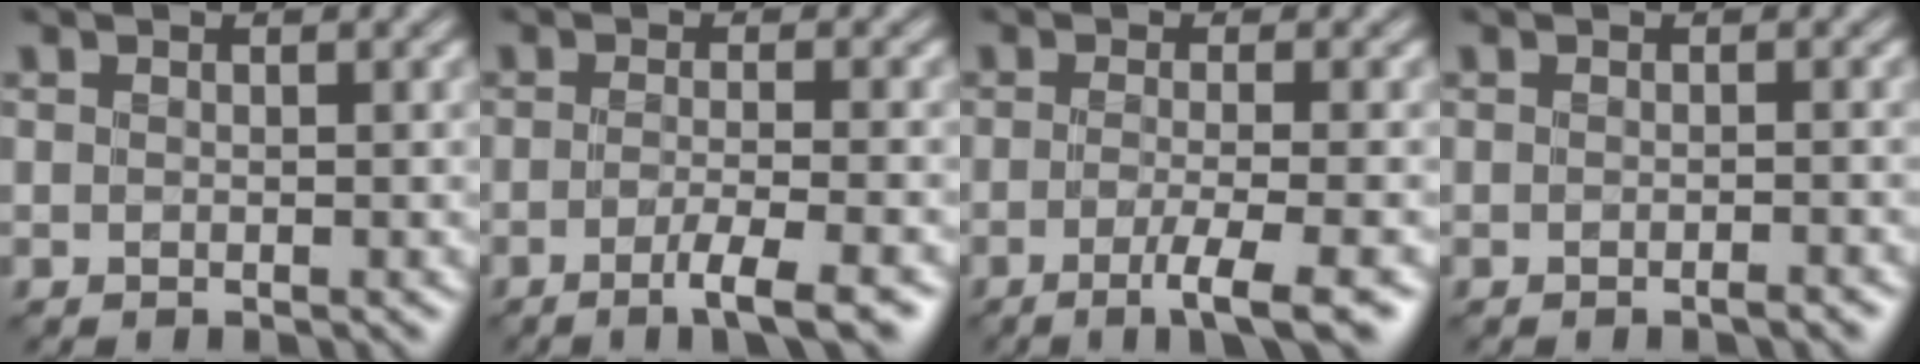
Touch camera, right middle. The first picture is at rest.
{"total": 4.0, "force": [-2.2, 0.6, 3.3], "torque": [-0.051, -0.001, -0.044]}
{"total": 4.2, "force": [-2.0, 0.7, 3.7], "torque": [-0.055, -0.004, -0.042]}
{"total": 1.0, "force": [-0.8, 0.0, 0.6], "torque": [-0.008, -0.002, -0.014]}